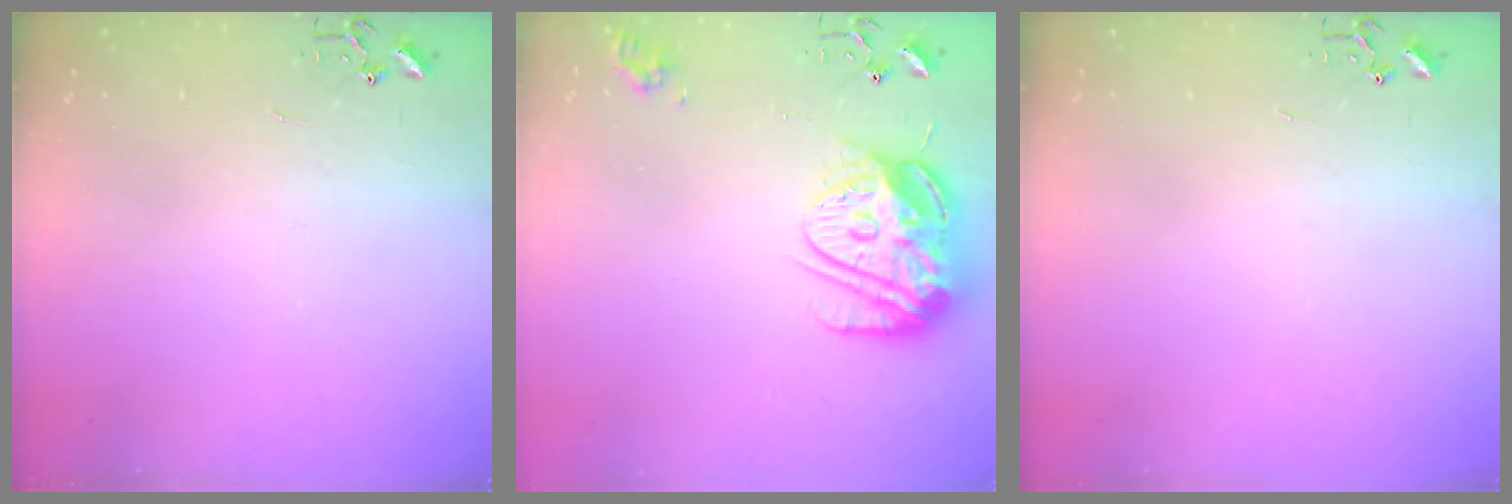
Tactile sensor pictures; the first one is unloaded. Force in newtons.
{"total": 19.1, "press": 19.1, "slide": 1.5}
{"total": 0.0}